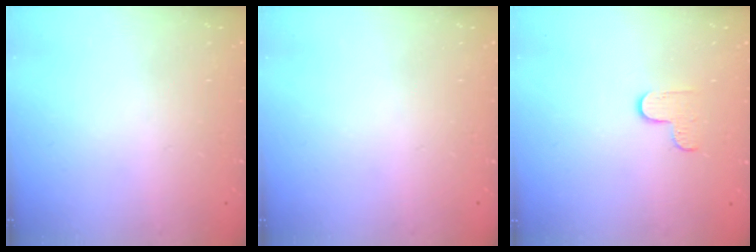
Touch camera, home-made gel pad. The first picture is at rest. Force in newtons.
{"total": 0.0}
{"total": 3.7, "press": 3.7, "slide": 0.4}